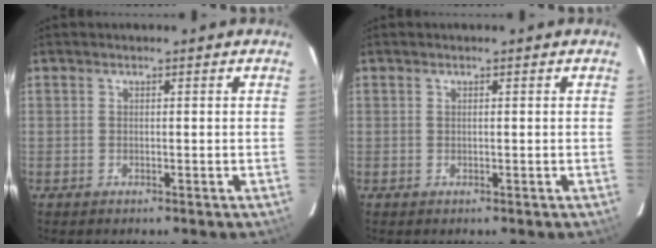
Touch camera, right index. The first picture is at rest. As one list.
[{"total": 0.0}]